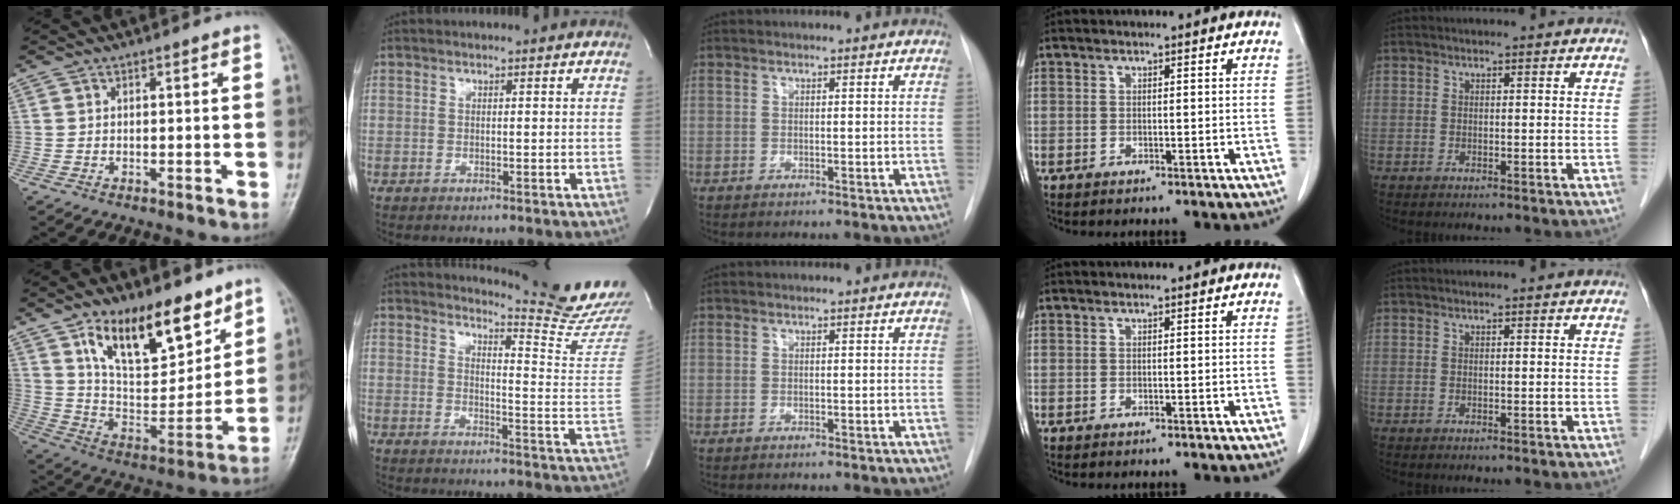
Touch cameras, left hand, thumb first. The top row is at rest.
{"thumb": {"total": 19.5, "force": [11.7, 8.9, 12.7], "torque": [-0.151, -0.062, 0.210]}, "index": {"total": 13.6, "force": [13.2, -2.6, 2.2], "torque": [-0.032, -0.137, 0.151]}}